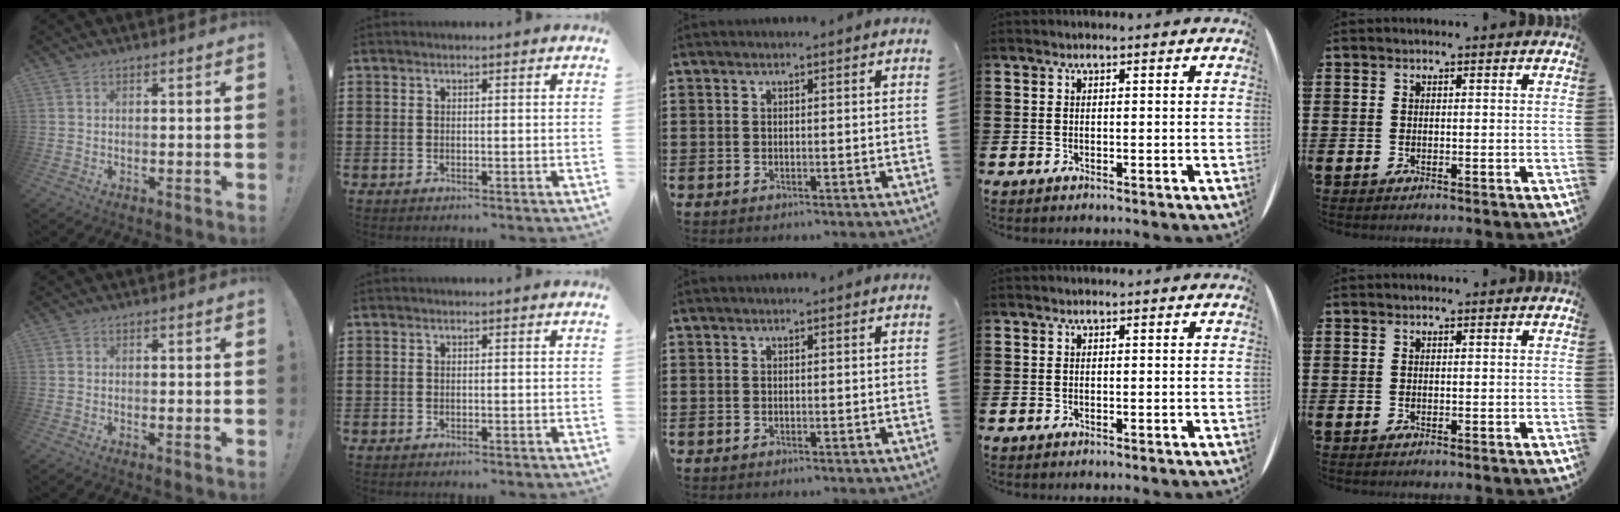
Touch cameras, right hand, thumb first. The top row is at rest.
{"thumb": {"total": 0.6, "force": [-0.3, 0.2, 0.4], "torque": [-0.013, 0.003, -0.005]}}